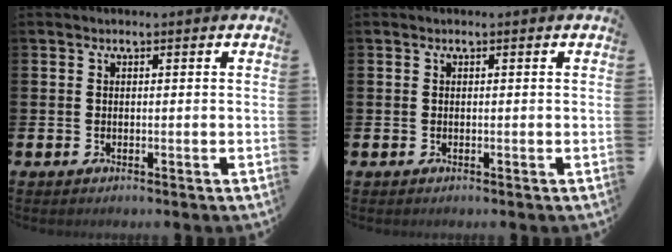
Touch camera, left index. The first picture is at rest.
{"total": 0.0}